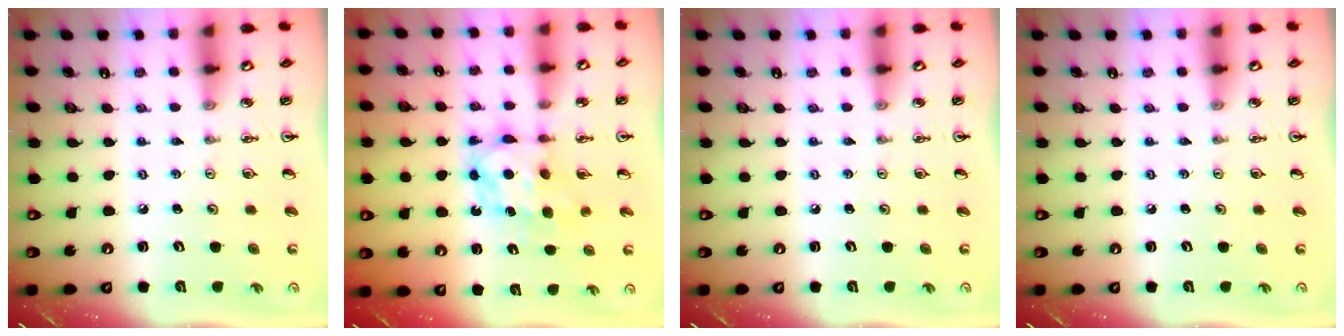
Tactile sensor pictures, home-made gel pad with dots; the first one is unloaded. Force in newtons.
{"total": 6.7, "press": 6.7, "slide": 0.1}
{"total": 0.0}
{"total": 0.0}